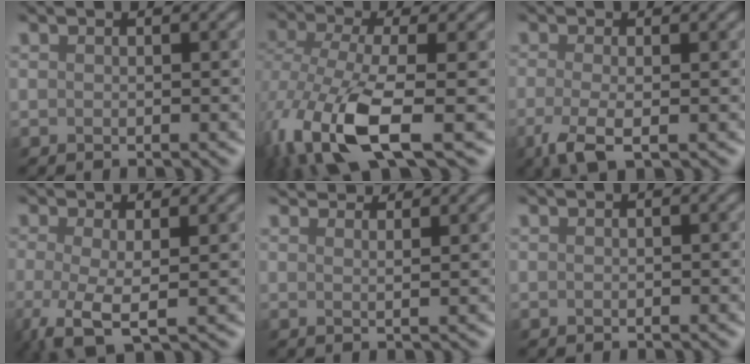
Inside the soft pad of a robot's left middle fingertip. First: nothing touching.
{"total": 10.2, "force": [-3.7, 4.3, 8.5], "torque": [-0.196, -0.020, -0.070]}
{"total": 3.4, "force": [-1.4, 1.2, 2.9], "torque": [-0.069, -0.007, -0.033]}
{"total": 4.4, "force": [-1.3, 1.5, 4.0], "torque": [-0.093, -0.010, -0.028]}
{"total": 4.3, "force": [3.5, 1.4, 1.9], "torque": [-0.022, 0.017, 0.026]}
{"total": 0.0}